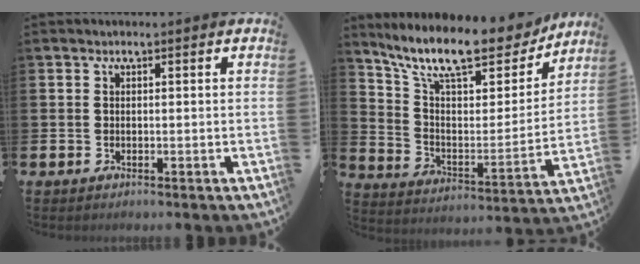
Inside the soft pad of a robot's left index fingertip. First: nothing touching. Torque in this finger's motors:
{"motor_torque": [1.15, -0.99, 1.00, 0.21]}